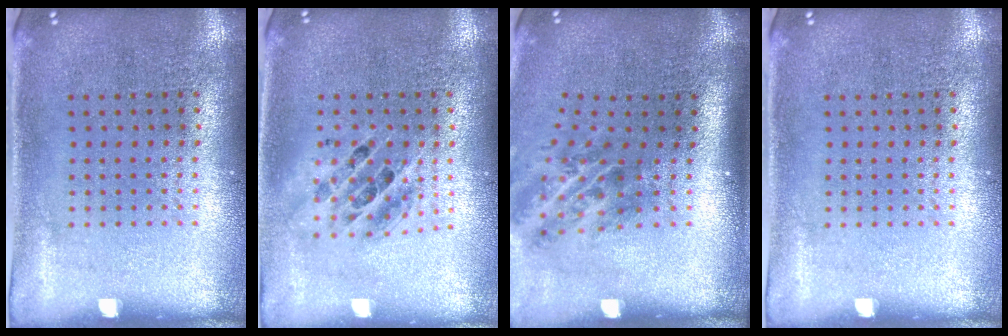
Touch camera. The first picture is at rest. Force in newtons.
{"total": 1.3, "press": 1.1, "slide": 0.6}
{"total": 2.1, "press": 1.3, "slide": 1.7}
{"total": 0.0}